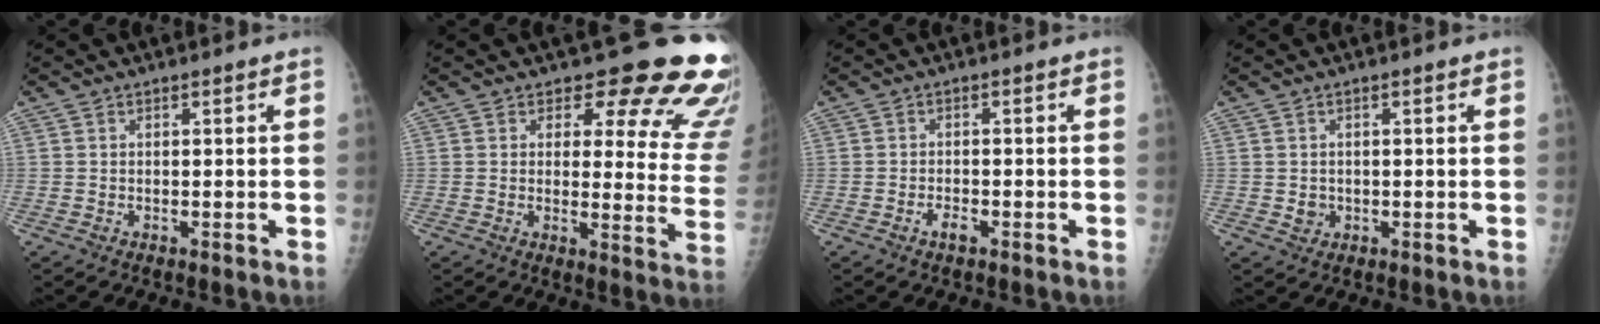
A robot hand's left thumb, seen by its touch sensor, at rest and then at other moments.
{"total": 17.2, "force": [13.8, 6.7, 7.8], "torque": [-0.034, -0.107, 0.135]}
{"total": 2.0, "force": [-1.2, 0.9, 1.3], "torque": [-0.023, 0.006, -0.021]}
{"total": 1.8, "force": [-0.2, 1.7, 0.7], "torque": [-0.004, 0.002, 0.003]}